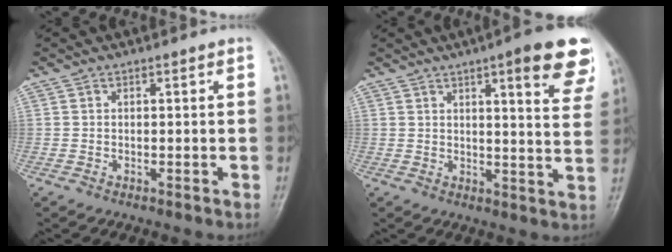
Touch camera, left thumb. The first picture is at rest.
{"total": 13.5, "force": [7.7, 2.8, 10.8], "torque": [-0.110, -0.033, 0.088]}